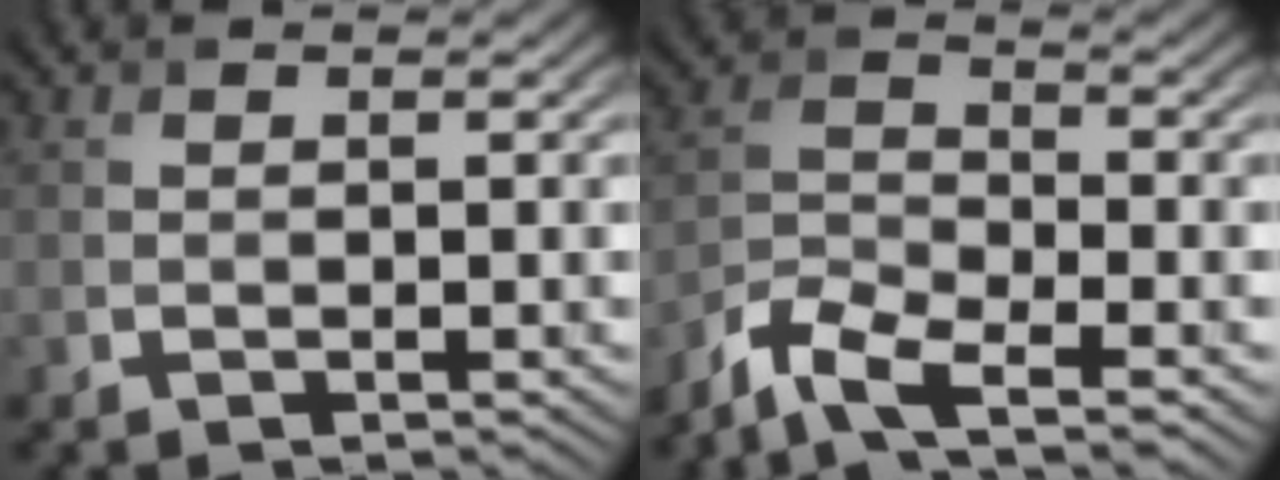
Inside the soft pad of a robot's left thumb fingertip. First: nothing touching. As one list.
[{"total": 6.6, "force": [-5.0, 1.7, 3.9], "torque": [-0.090, -0.007, -0.112]}]